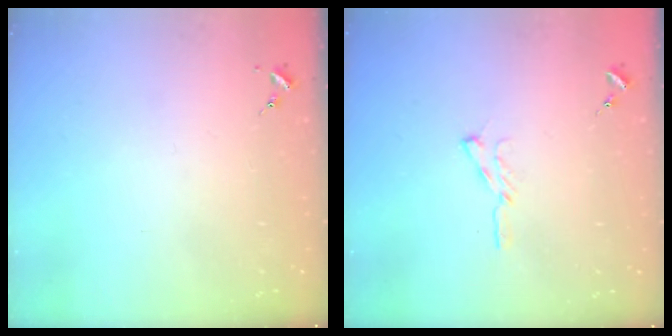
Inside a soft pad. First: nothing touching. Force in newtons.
{"total": 5.8, "press": 5.8, "slide": 0.6}